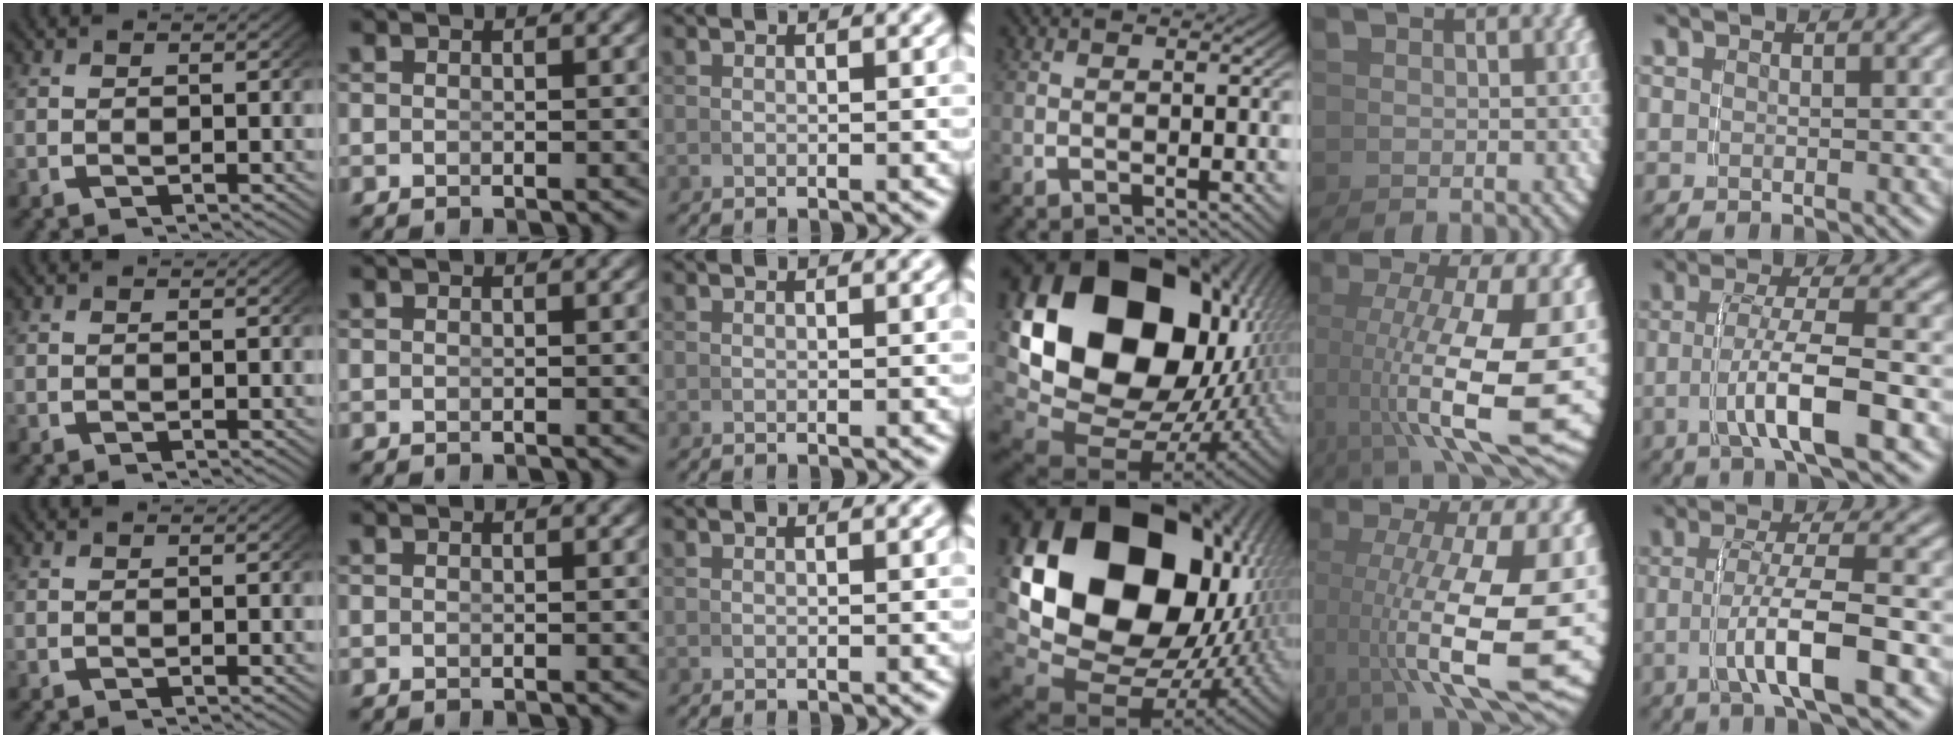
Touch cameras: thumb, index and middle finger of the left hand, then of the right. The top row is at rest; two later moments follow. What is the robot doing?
{"motion": "grasp_and_lifting", "object": "photo album"}